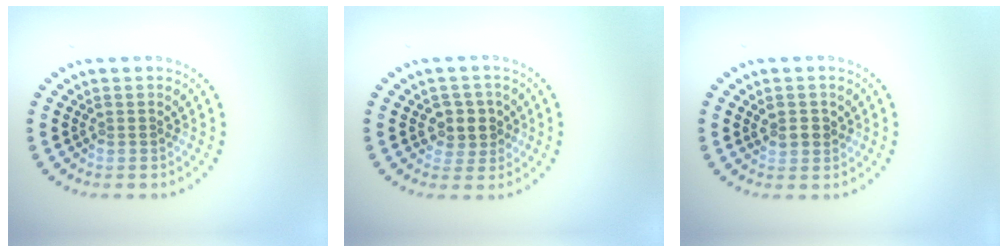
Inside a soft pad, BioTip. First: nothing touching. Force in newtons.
{"total": 2.6, "press": 2.3, "slide": 1.1}
{"total": 1.8, "press": 1.8, "slide": 0.5}